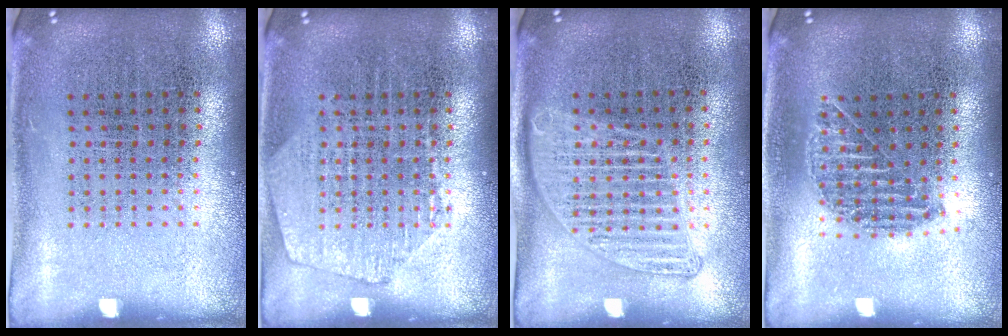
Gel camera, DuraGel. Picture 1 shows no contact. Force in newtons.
{"total": 1.5, "press": 1.5, "slide": 0.3}
{"total": 1.5, "press": 1.4, "slide": 0.5}
{"total": 1.0, "press": 0.9, "slide": 0.4}